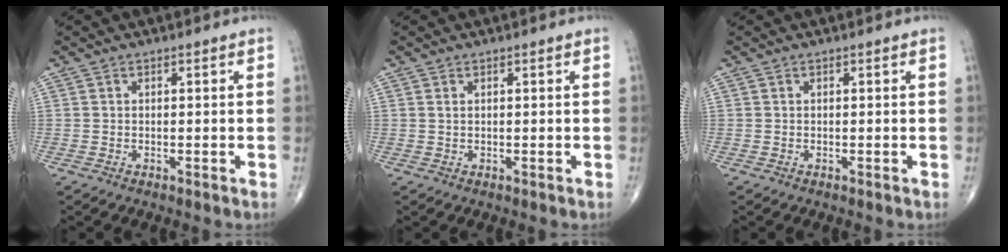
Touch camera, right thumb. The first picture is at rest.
{"total": 0.7, "force": [0.3, 0.4, 0.5], "torque": [-0.012, 0.004, 0.007]}
{"total": 0.0}